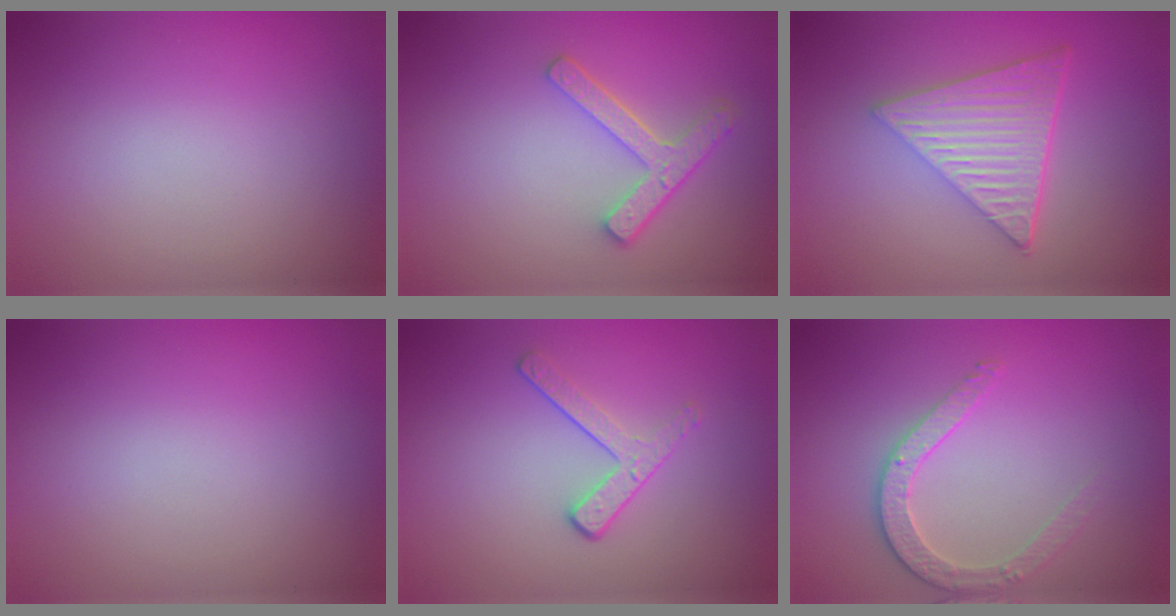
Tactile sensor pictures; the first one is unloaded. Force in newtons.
{"total": 3.6, "press": 2.8, "slide": 2.3}
{"total": 6.8, "press": 4.5, "slide": 5.0}
{"total": 0.0}
{"total": 2.0, "press": 1.4, "slide": 1.5}
{"total": 2.8, "press": 2.5, "slide": 1.2}